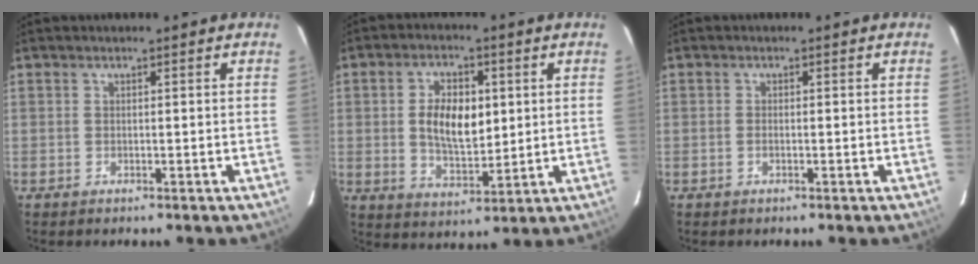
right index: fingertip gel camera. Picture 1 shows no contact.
{"total": 9.5, "force": [1.3, 5.2, 7.9], "torque": [-0.146, 0.007, 0.030]}
{"total": 0.7, "force": [-0.3, 0.4, 0.6], "torque": [-0.013, 0.001, -0.006]}